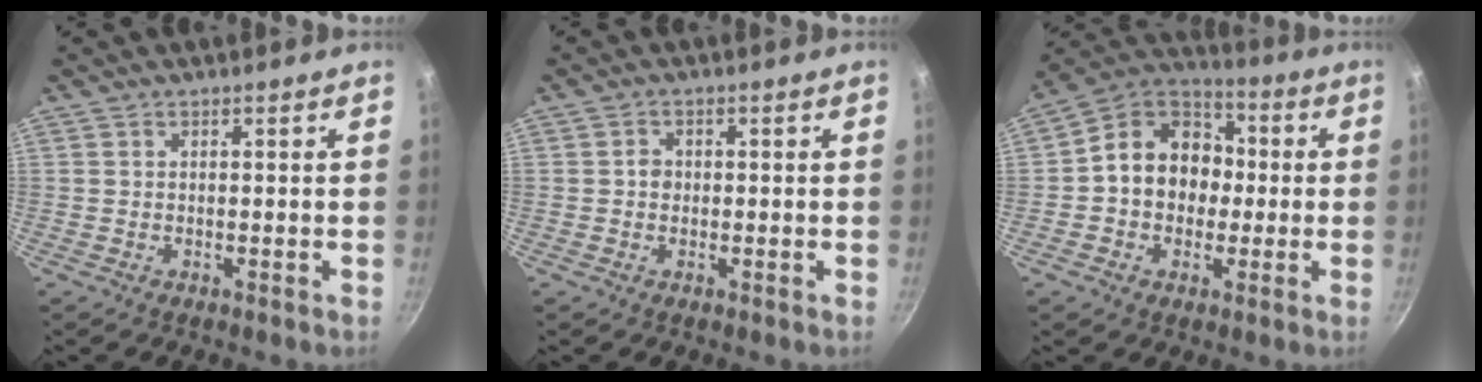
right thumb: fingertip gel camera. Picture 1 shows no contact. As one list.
[{"total": 1.7, "force": [-0.1, 1.6, 0.8], "torque": [-0.008, 0.007, -0.004]}, {"total": 14.0, "force": [-0.1, 11.6, 7.9], "torque": [-0.082, 0.036, -0.023]}]